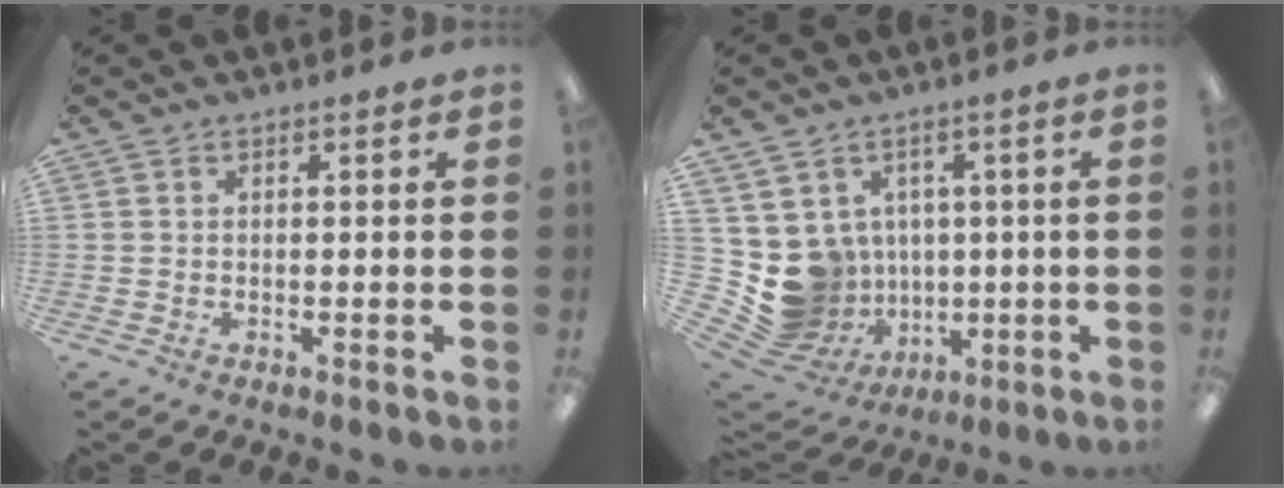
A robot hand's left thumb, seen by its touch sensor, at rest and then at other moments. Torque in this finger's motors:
{"motor_torque": [1.13, 1.24, 0.22, -0.41, 0.00]}